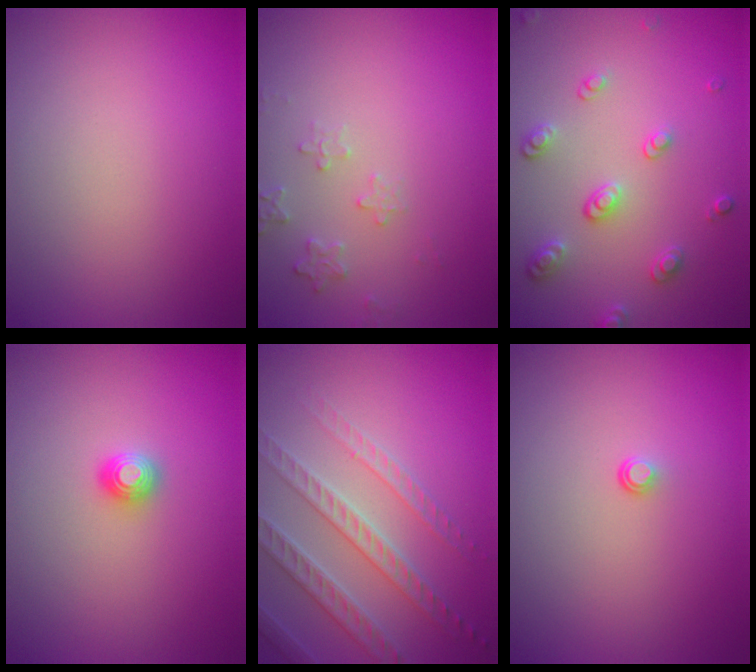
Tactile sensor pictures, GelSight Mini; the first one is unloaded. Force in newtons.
{"total": 1.6, "press": 1.6, "slide": 0.4}
{"total": 2.7, "press": 2.6, "slide": 0.4}
{"total": 0.9, "press": 0.9, "slide": 0.0}
{"total": 3.8, "press": 3.6, "slide": 1.0}
{"total": 0.5, "press": 0.3, "slide": 0.5}